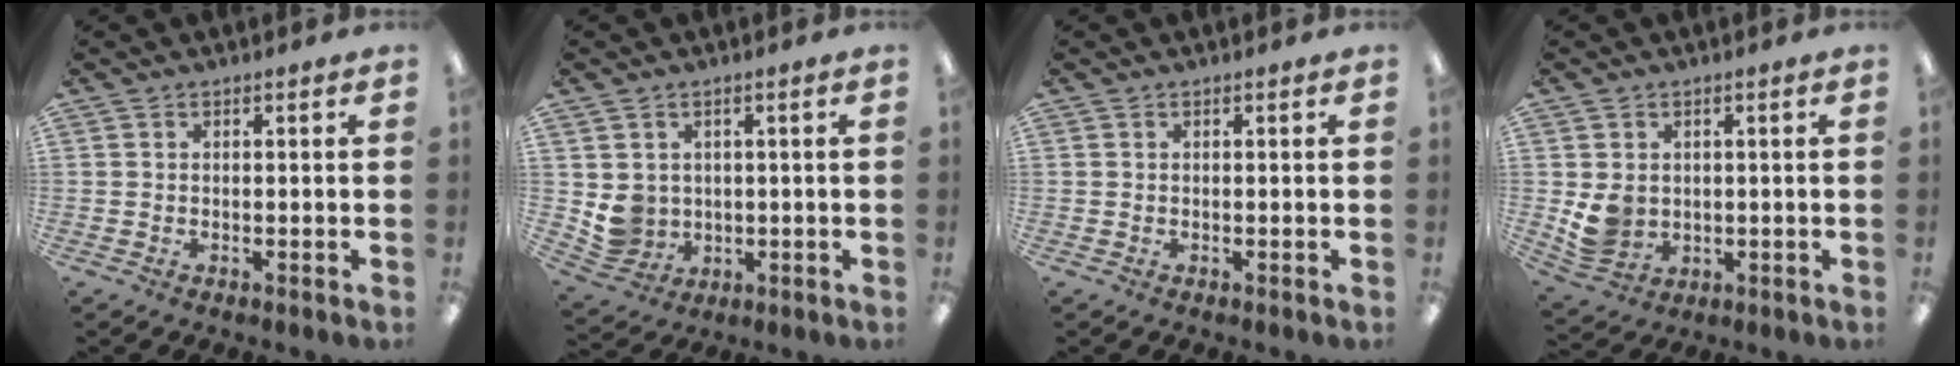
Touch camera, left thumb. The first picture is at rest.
{"total": 5.8, "force": [1.6, 5.4, 1.1], "torque": [-0.036, -0.002, 0.039]}
{"total": 0.0}
{"total": 5.7, "force": [1.2, 4.9, 2.7], "torque": [-0.052, -0.002, 0.026]}